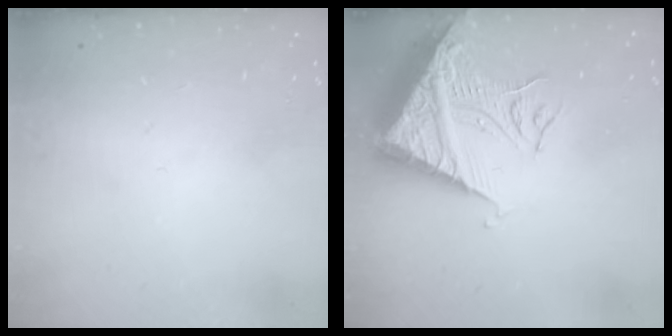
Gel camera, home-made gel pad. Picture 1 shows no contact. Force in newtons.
{"total": 12.5, "press": 12.5, "slide": 1.2}